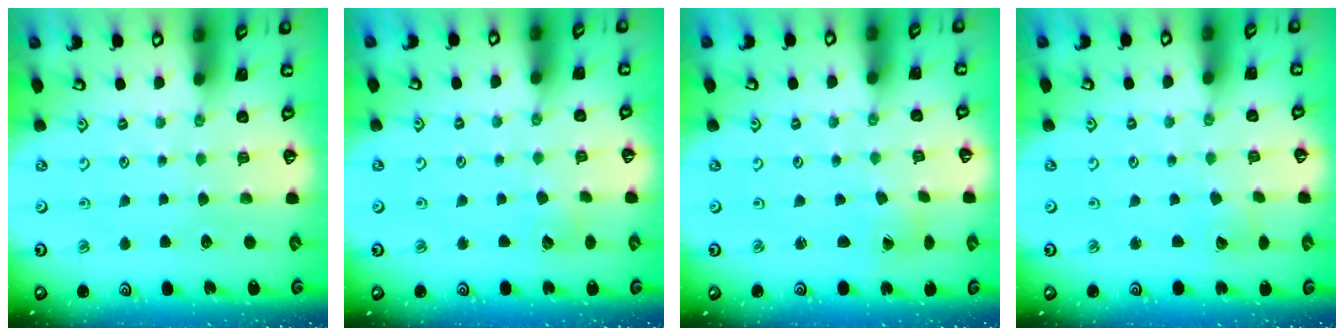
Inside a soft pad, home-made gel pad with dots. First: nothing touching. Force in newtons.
{"total": 3.4, "press": 3.3, "slide": 0.4}
{"total": 0.5, "press": 0.5, "slide": 0.1}
{"total": 2.4, "press": 2.4, "slide": 0.2}